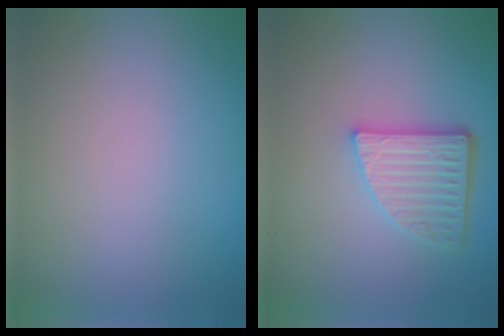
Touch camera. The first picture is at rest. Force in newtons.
{"total": 4.6, "press": 3.5, "slide": 3.0}